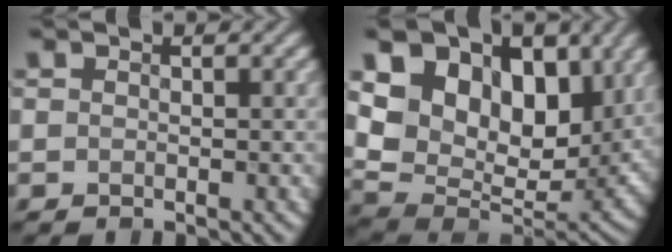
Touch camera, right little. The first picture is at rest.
{"total": 13.3, "force": [5.8, 8.5, 8.3], "torque": [-0.165, 0.007, 0.087]}